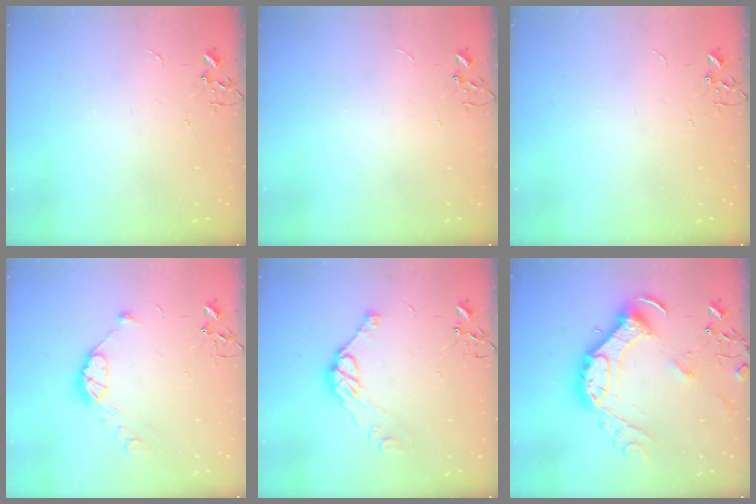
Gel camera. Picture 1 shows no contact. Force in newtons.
{"total": 0.0}
{"total": 0.0}
{"total": 9.7, "press": 9.7, "slide": 0.7}
{"total": 9.5, "press": 9.5, "slide": 0.4}
{"total": 19.1, "press": 19.0, "slide": 1.4}